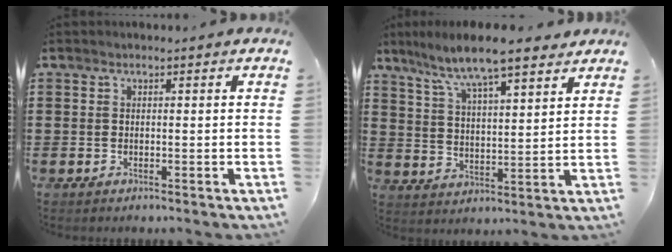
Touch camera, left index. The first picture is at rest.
{"total": 8.3, "force": [6.9, 1.0, 4.5], "torque": [-0.112, -0.025, 0.119]}